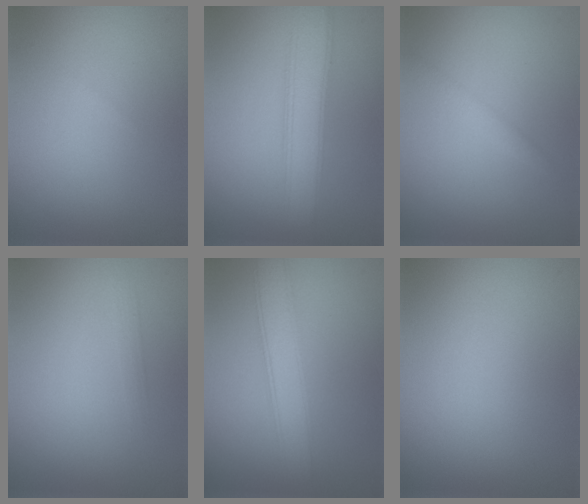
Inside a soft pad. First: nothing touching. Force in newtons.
{"total": 4.6, "press": 4.6, "slide": 0.1}
{"total": 1.1, "press": 1.1, "slide": 0.0}
{"total": 0.7, "press": 0.7, "slide": 0.0}
{"total": 4.1, "press": 4.1, "slide": 0.2}
{"total": 0.0}